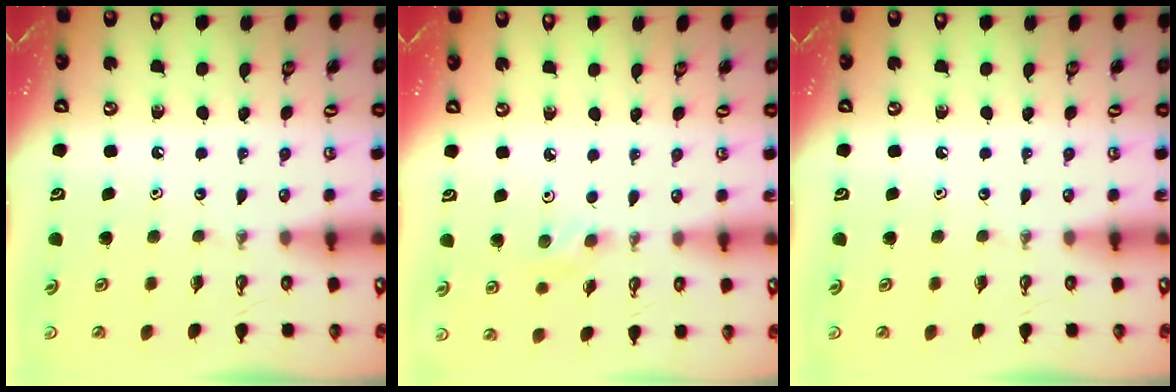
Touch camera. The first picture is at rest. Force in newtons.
{"total": 2.1, "press": 2.0, "slide": 0.5}
{"total": 0.0}